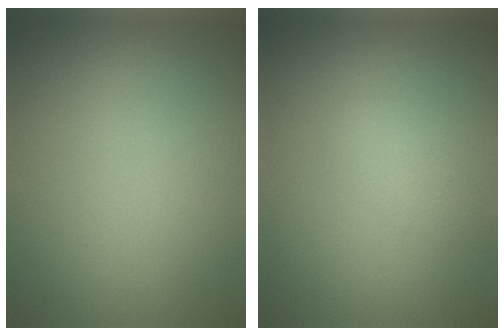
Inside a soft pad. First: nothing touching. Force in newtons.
{"total": 1.3, "press": 1.3, "slide": 0.1}